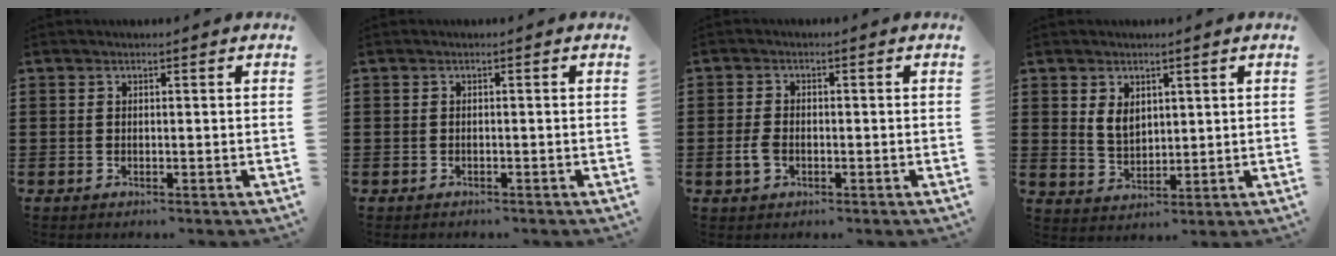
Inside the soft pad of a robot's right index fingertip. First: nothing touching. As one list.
[{"total": 0.6, "force": [-0.5, 0.1, 0.1], "torque": [-0.003, -0.001, -0.012]}, {"total": 2.6, "force": [-0.9, 1.4, 2.0], "torque": [-0.053, -0.008, -0.018]}, {"total": 3.7, "force": [1.7, 2.4, 2.1], "torque": [-0.040, 0.004, 0.030]}]